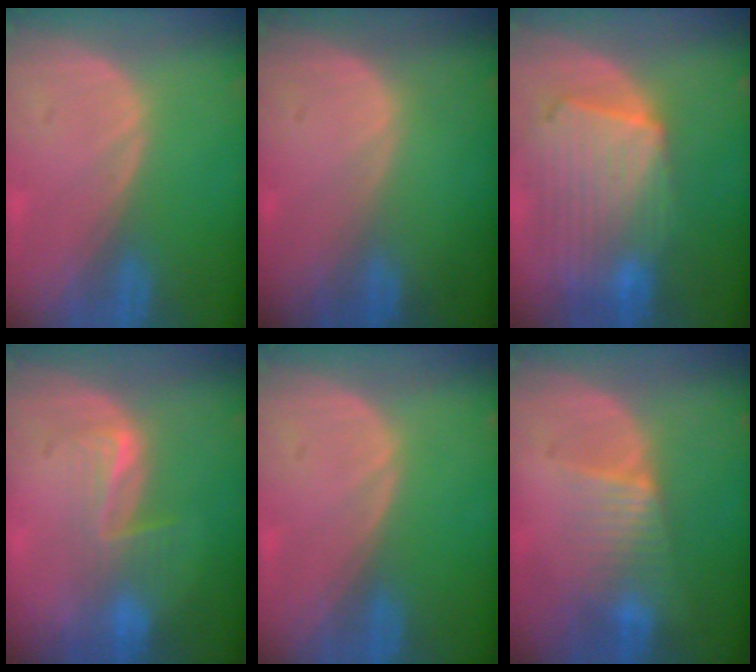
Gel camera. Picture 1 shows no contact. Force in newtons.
{"total": 0.0}
{"total": 10.8, "press": 9.4, "slide": 5.4}
{"total": 4.3, "press": 4.1, "slide": 1.4}
{"total": 0.0}
{"total": 4.7, "press": 4.6, "slide": 0.7}